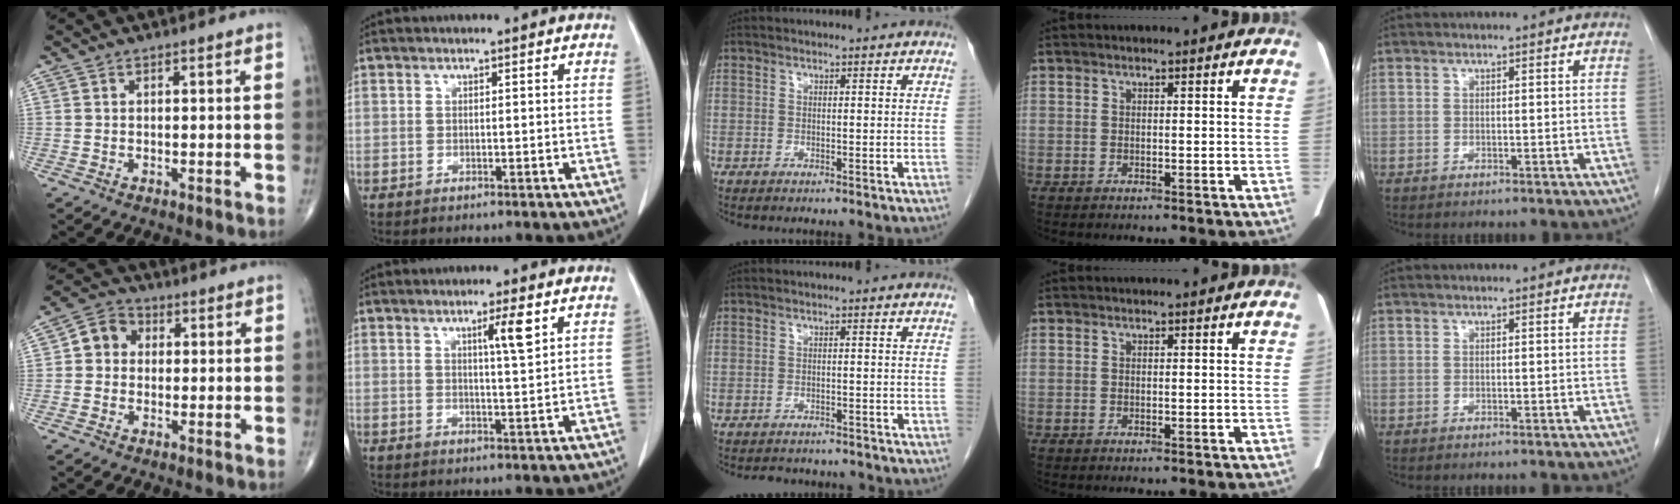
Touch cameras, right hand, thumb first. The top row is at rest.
{"thumb": {"total": 5.8, "force": [0.5, 5.0, 2.8], "torque": [-0.029, 0.015, -0.004]}, "index": {"total": 4.2, "force": [2.0, -0.2, 3.7], "torque": [-0.062, -0.004, 0.034]}, "middle": {"total": 3.9, "force": [-3.5, 1.6, 0.5], "torque": [-0.006, 0.001, -0.045]}}